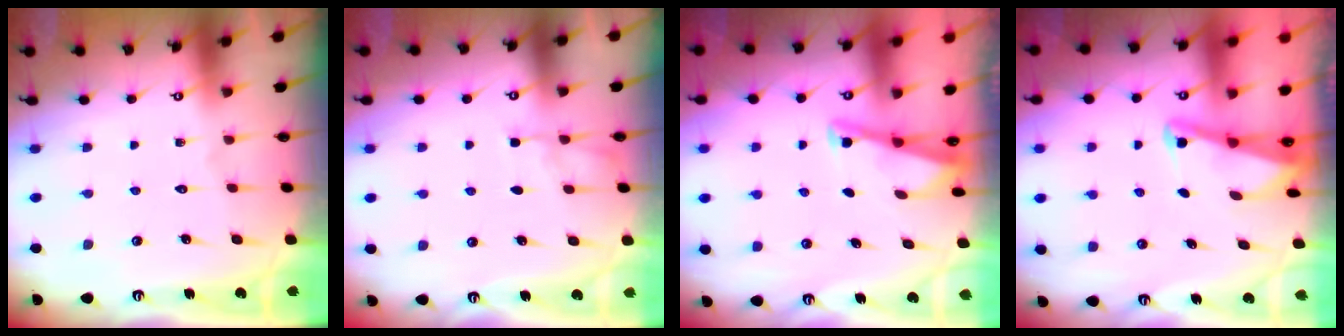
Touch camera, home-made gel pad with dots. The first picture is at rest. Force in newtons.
{"total": 3.3, "press": 3.3, "slide": 0.6}
{"total": 2.9, "press": 2.9, "slide": 0.2}
{"total": 2.0, "press": 2.0, "slide": 0.4}